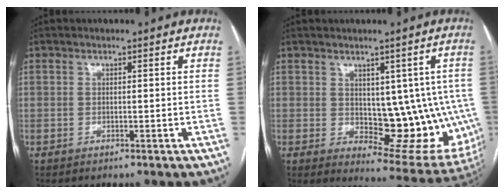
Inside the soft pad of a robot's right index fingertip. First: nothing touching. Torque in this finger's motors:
{"motor_torque": [0.85, 0.36, 0.14, 0.03]}